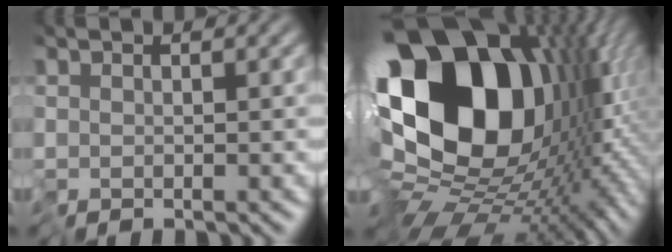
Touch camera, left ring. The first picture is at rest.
{"total": 20.1, "force": [2.6, 13.8, 14.4], "torque": [-0.276, -0.020, 0.066]}